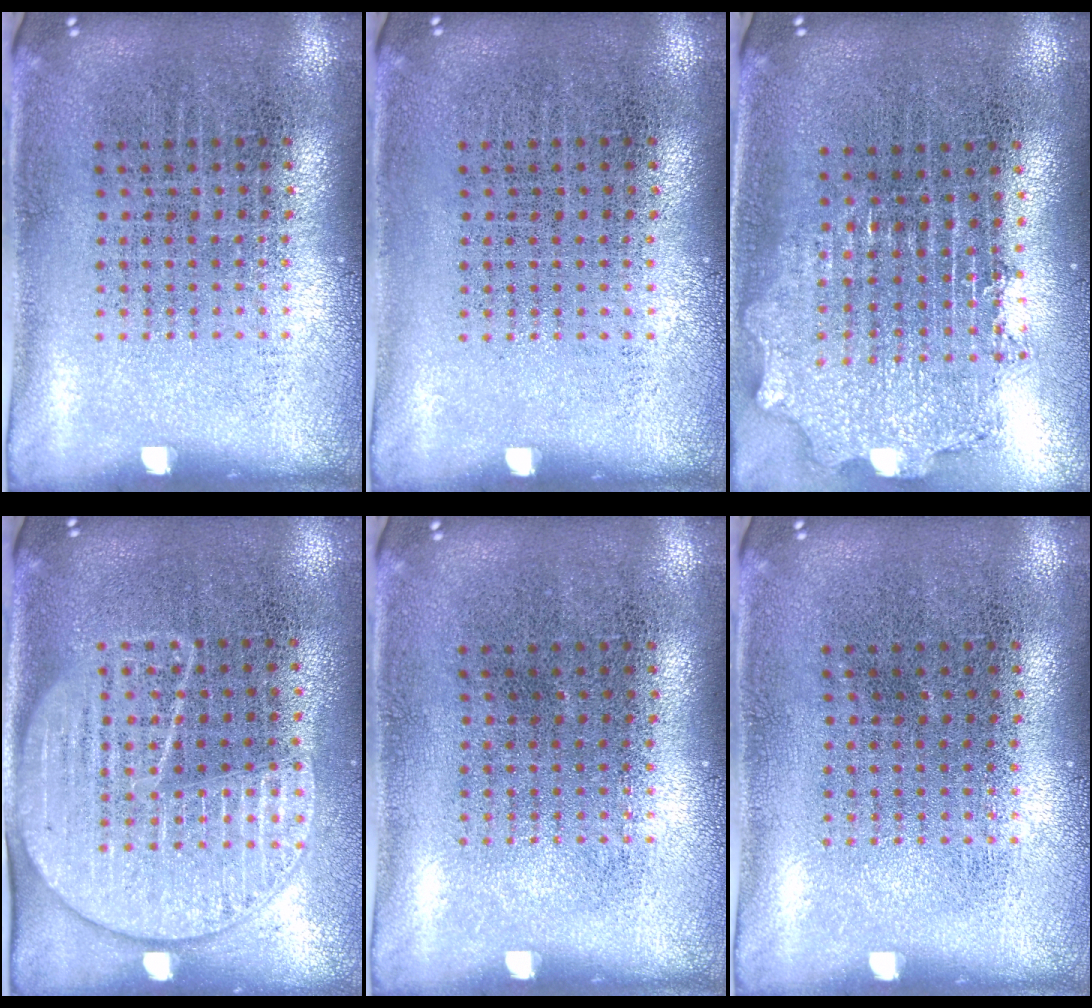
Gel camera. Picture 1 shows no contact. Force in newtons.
{"total": 0.0}
{"total": 2.1, "press": 1.6, "slide": 1.4}
{"total": 1.8, "press": 1.6, "slide": 0.9}
{"total": 0.0}
{"total": 0.0}